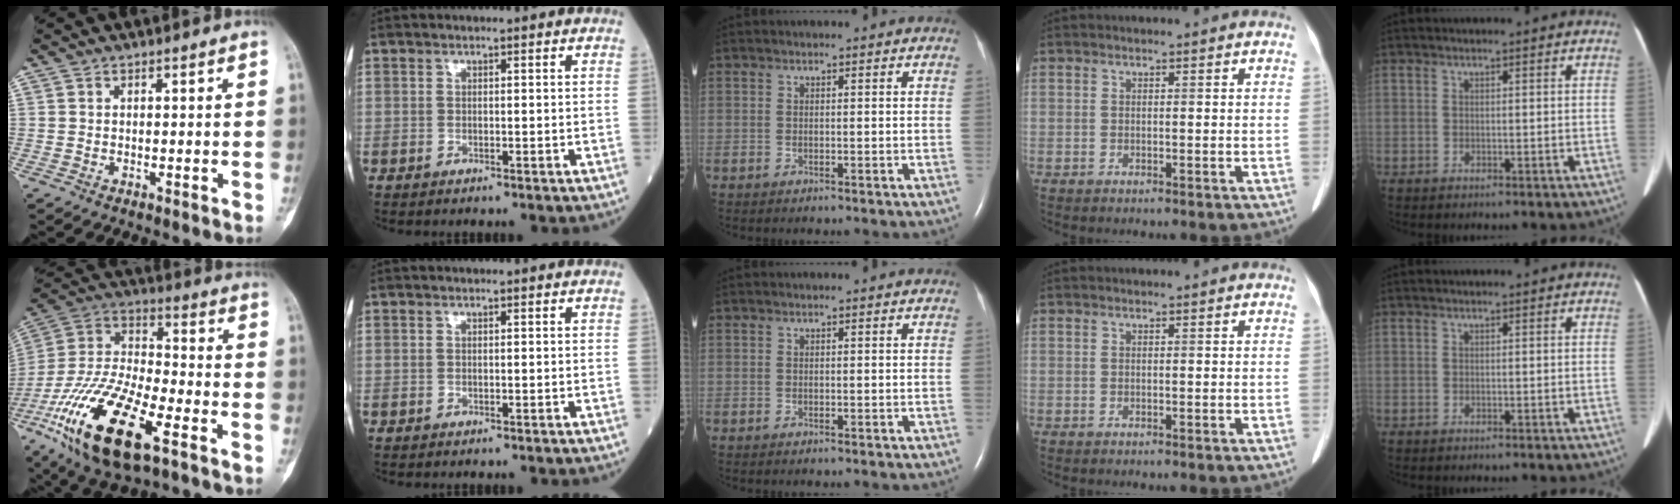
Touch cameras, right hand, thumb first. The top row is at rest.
{"thumb": {"total": 24.8, "force": [-11.7, 9.5, 19.6], "torque": [-0.430, 0.024, -0.213]}}